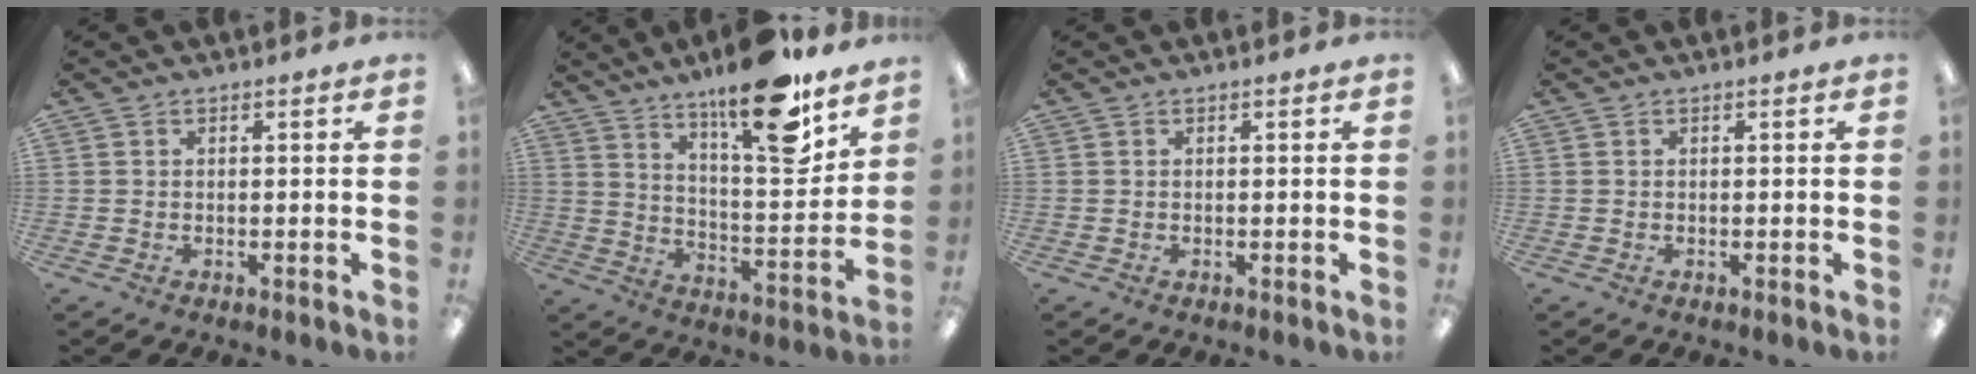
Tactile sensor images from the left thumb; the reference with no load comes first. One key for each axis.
{"total": 19.9, "fx": 14.4, "fy": 5.4, "fz": 12.6, "tx": -0.188, "ty": -0.099, "tz": 0.233}
{"total": 0.0}
{"total": 0.0}